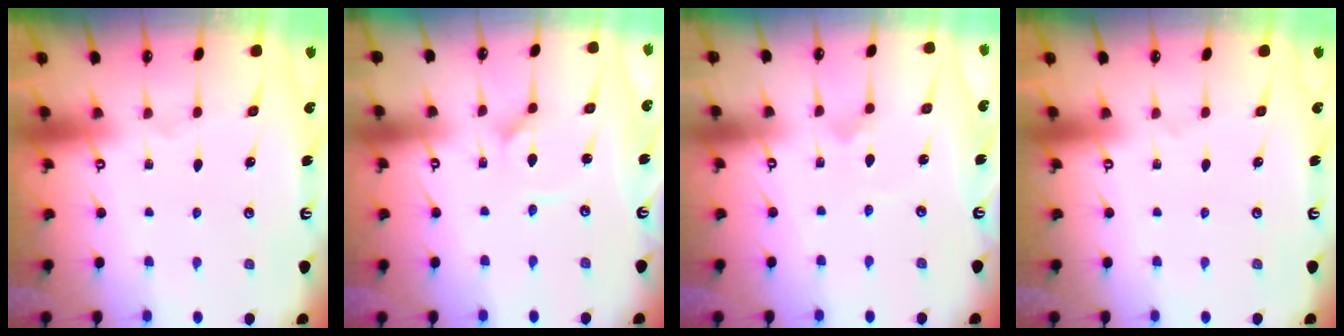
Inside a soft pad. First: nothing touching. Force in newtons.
{"total": 1.7, "press": 1.6, "slide": 0.3}
{"total": 3.2, "press": 3.1, "slide": 0.2}
{"total": 0.0}